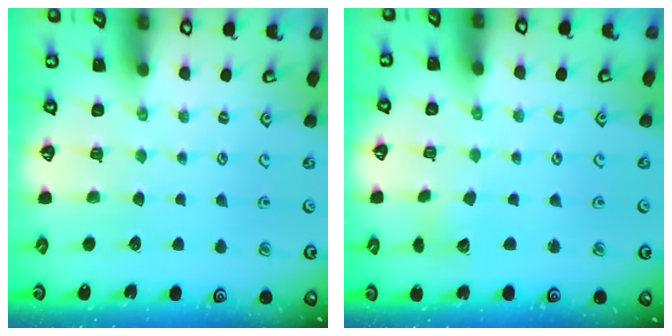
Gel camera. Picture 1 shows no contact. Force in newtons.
{"total": 5.7, "press": 5.7, "slide": 0.3}